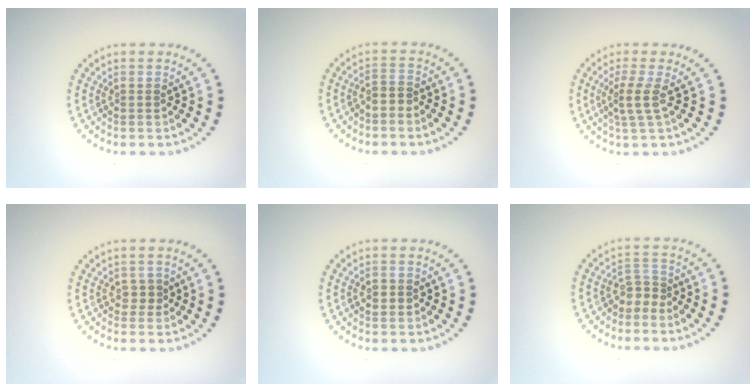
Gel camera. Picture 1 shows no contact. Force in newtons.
{"total": 1.7, "press": 1.4, "slide": 1.1}
{"total": 2.1, "press": 1.6, "slide": 1.4}
{"total": 1.0, "press": 0.9, "slide": 0.5}
{"total": 0.8, "press": 0.8, "slide": 0.1}
{"total": 1.7, "press": 1.2, "slide": 1.3}